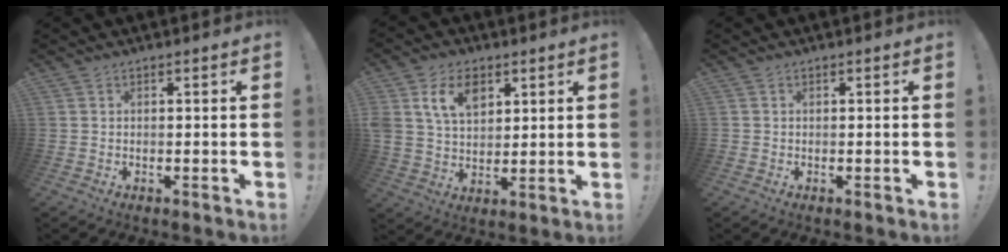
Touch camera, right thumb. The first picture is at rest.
{"total": 11.5, "force": [5.5, 7.8, 6.4], "torque": [-0.108, -0.011, 0.105]}
{"total": 0.0}